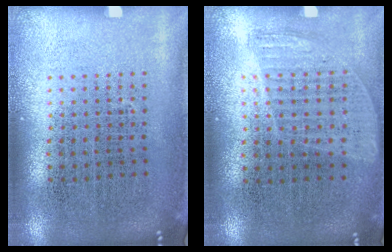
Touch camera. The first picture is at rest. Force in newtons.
{"total": 0.9, "press": 0.8, "slide": 0.4}